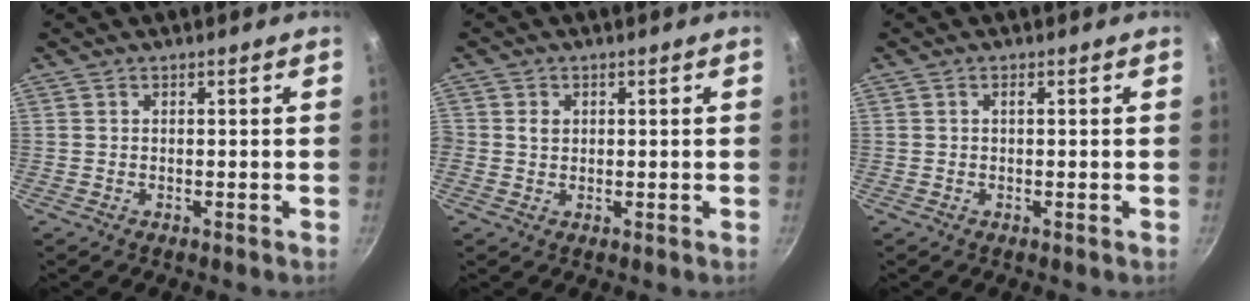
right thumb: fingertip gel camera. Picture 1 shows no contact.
{"total": 1.9, "force": [0.4, 1.7, 0.7], "torque": [-0.004, 0.002, 0.005]}
{"total": 0.8, "force": [0.1, 0.2, 0.8], "torque": [-0.017, 0.002, 0.001]}